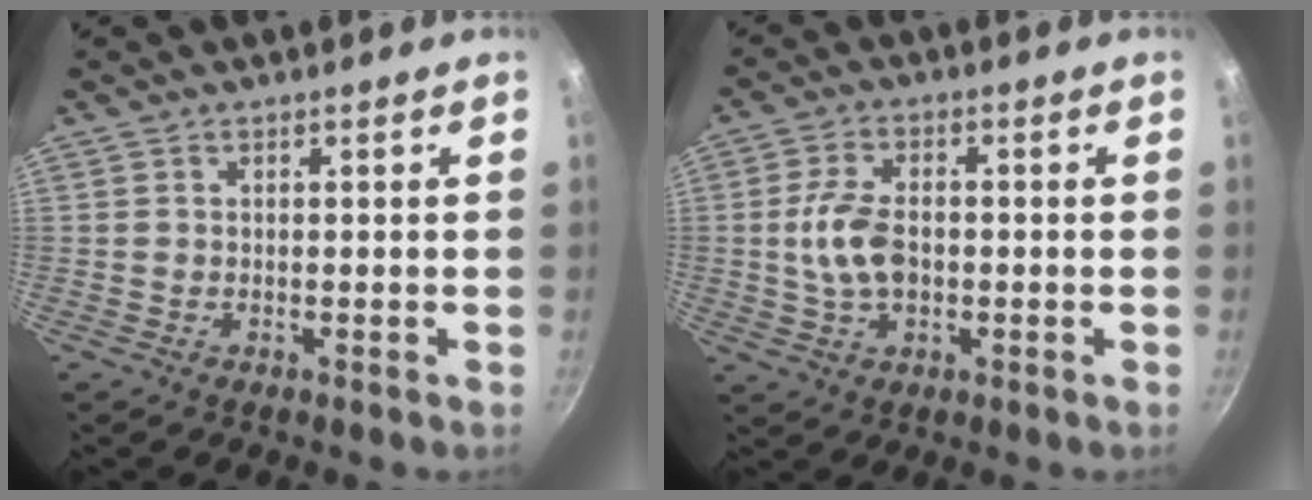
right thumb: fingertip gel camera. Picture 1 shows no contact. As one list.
[{"total": 8.0, "force": [-0.5, 4.9, 6.4], "torque": [-0.120, 0.012, -0.011]}]